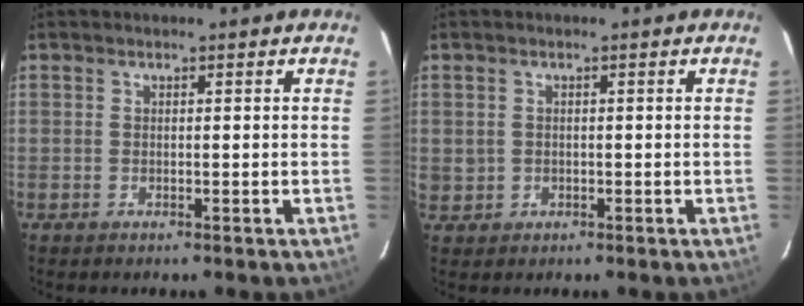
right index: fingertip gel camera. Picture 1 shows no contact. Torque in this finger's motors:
{"motor_torque": [0.13, 0.07, -0.03, 0.00]}